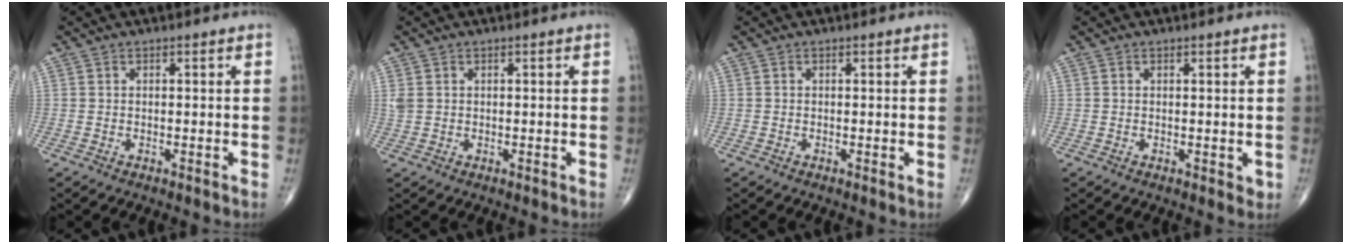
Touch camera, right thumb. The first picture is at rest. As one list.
[{"total": 1.9, "force": [0.4, 1.5, 1.0], "torque": [-0.029, 0.002, 0.014]}, {"total": 0.0}, {"total": 0.9, "force": [0.3, 0.6, 0.6], "torque": [-0.008, -0.003, 0.006]}]